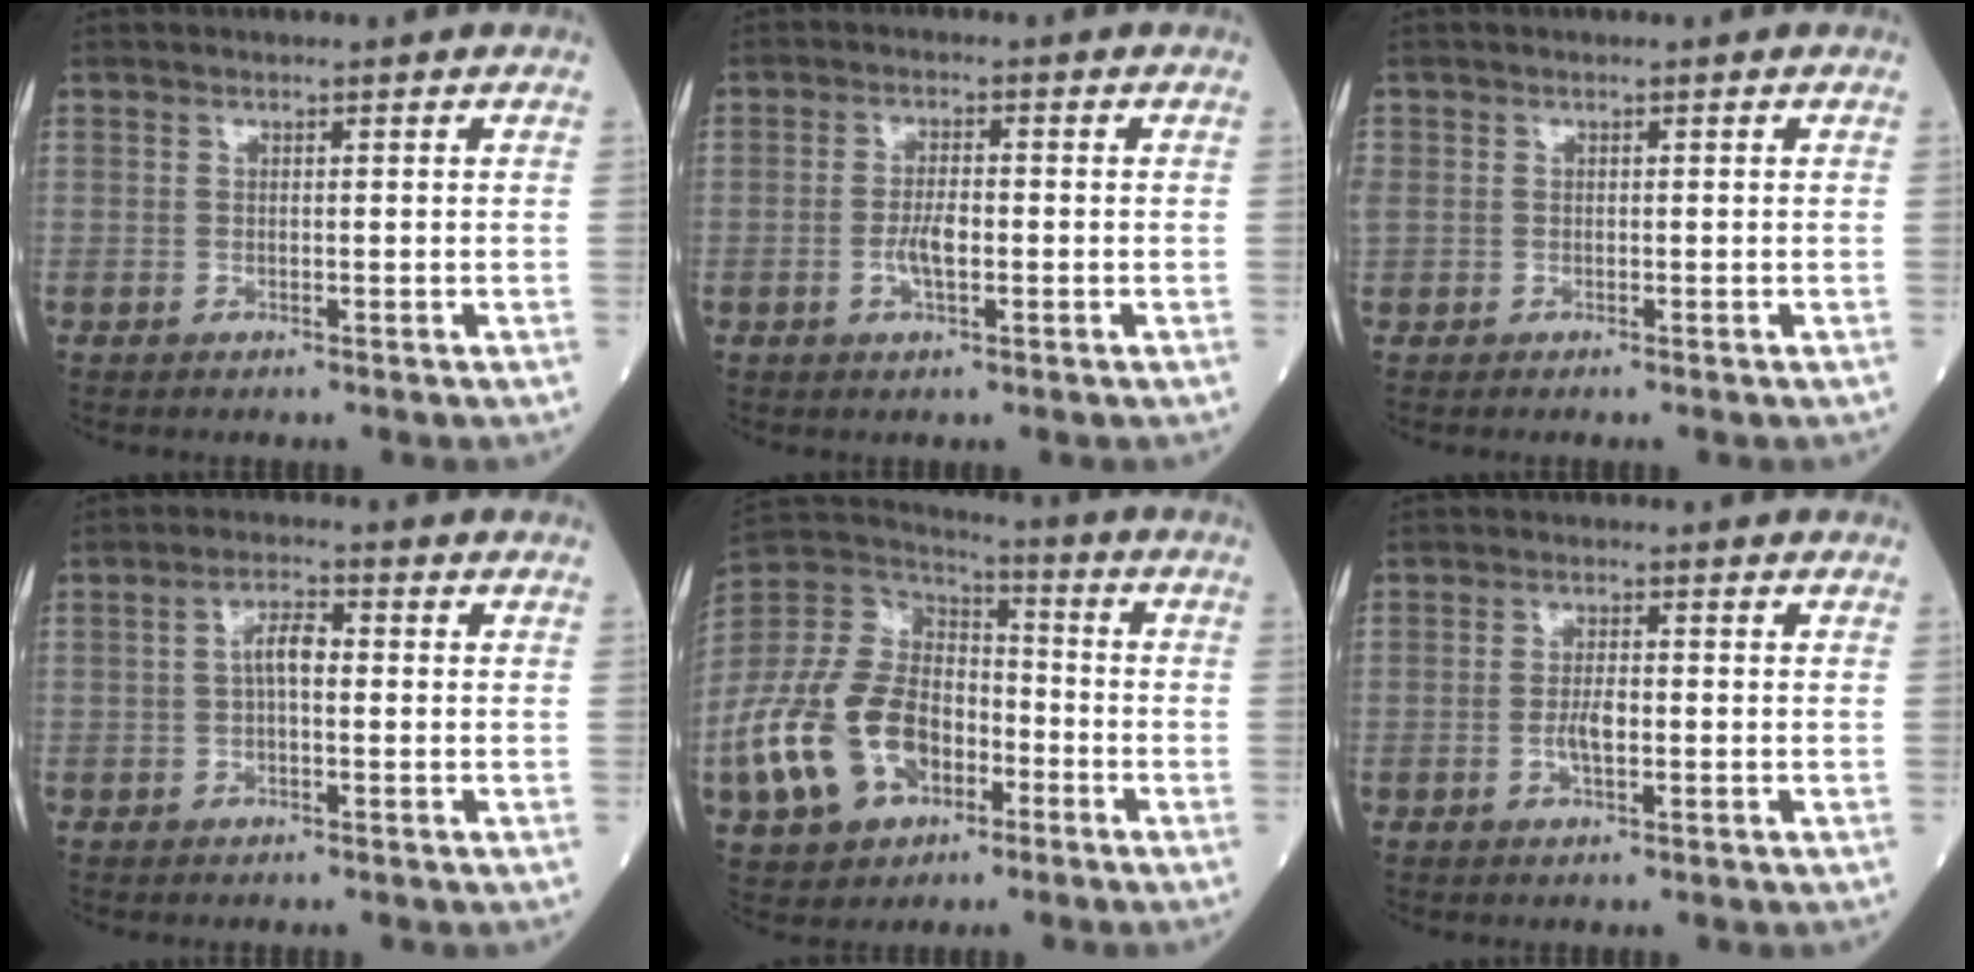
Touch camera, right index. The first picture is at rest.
{"total": 3.5, "force": [-0.8, 1.0, 3.3], "torque": [-0.064, 0.001, -0.014]}
{"total": 1.5, "force": [-0.2, 1.3, 0.6], "torque": [-0.031, 0.011, -0.001]}
{"total": 3.6, "force": [0.0, 1.3, 3.4], "torque": [-0.061, 0.013, -0.002]}
{"total": 17.6, "force": [-6.2, 11.6, 11.7], "torque": [-0.271, 0.014, -0.111]}
{"total": 2.9, "force": [-0.6, 0.9, 2.7], "torque": [-0.052, 0.001, -0.011]}